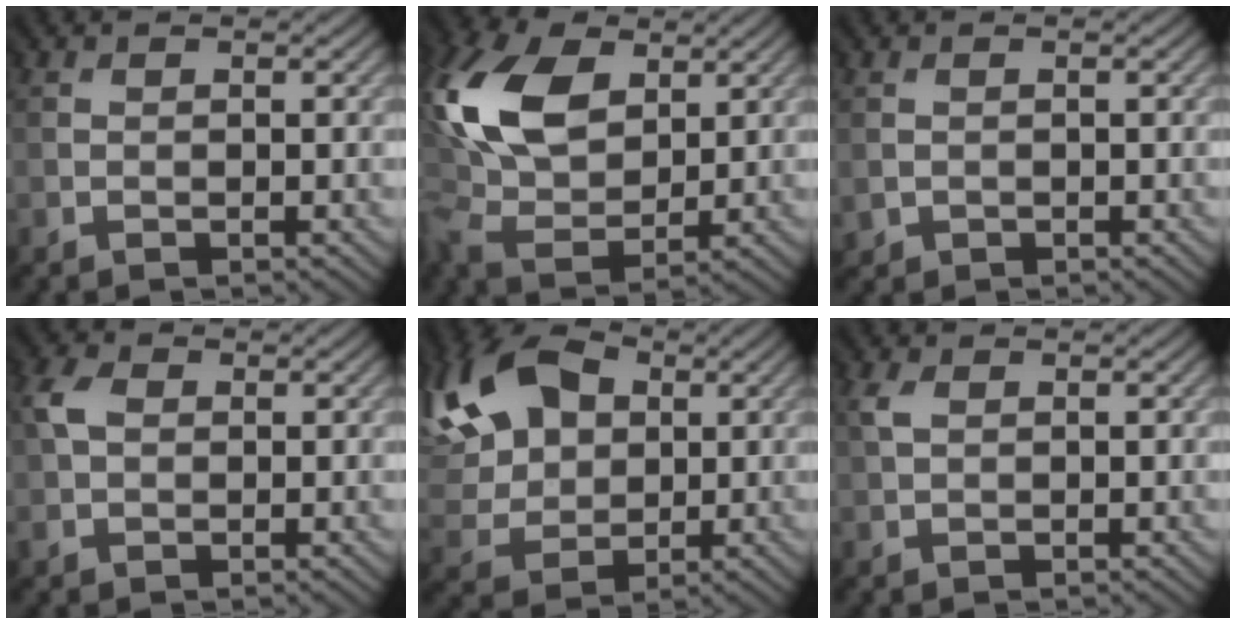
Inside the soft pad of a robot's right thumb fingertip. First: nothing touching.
{"total": 13.7, "force": [4.9, 8.8, 9.3], "torque": [-0.247, 0.023, 0.090]}
{"total": 0.8, "force": [0.1, 0.7, -0.4], "torque": [0.008, -0.002, 0.004]}
{"total": 3.5, "force": [1.0, 2.8, 1.7], "torque": [-0.049, 0.003, 0.016]}
{"total": 14.0, "force": [5.3, 9.8, 8.5], "torque": [-0.208, 0.028, 0.096]}
{"total": 2.1, "force": [1.1, 1.4, 1.1], "torque": [-0.028, 0.004, 0.021]}